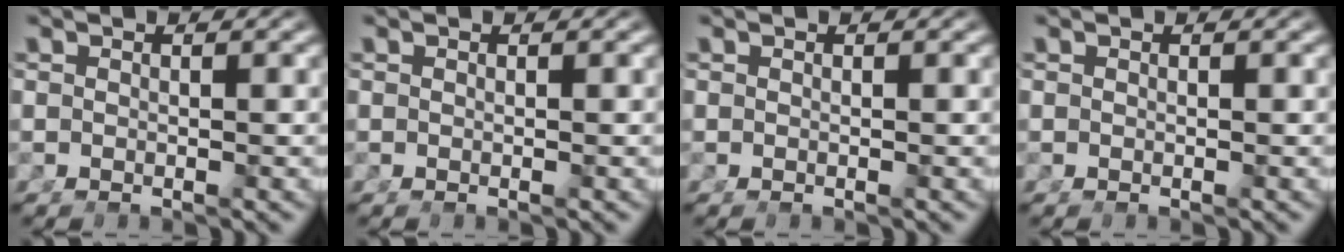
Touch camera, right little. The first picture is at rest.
{"total": 0.0}
{"total": 0.0}
{"total": 0.0}